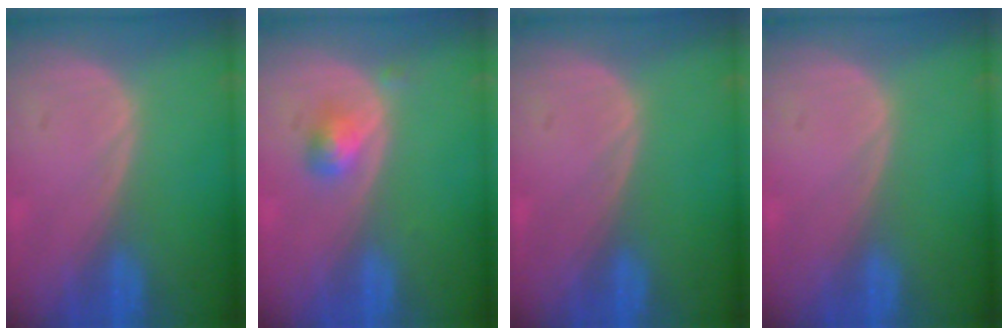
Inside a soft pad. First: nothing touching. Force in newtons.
{"total": 2.4, "press": 2.4, "slide": 0.2}
{"total": 0.0}
{"total": 0.0}